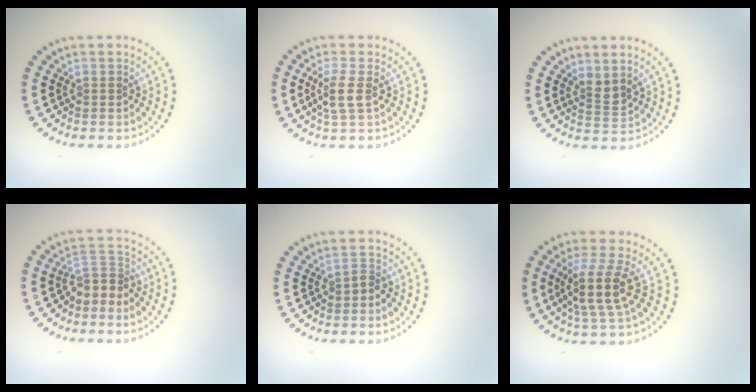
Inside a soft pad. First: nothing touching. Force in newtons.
{"total": 2.3, "press": 2.0, "slide": 1.2}
{"total": 1.7, "press": 1.3, "slide": 1.1}
{"total": 2.4, "press": 1.7, "slide": 1.7}
{"total": 1.0, "press": 0.8, "slide": 0.6}
{"total": 4.0, "press": 3.1, "slide": 2.5}